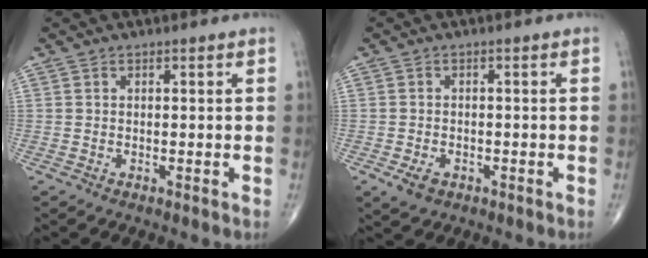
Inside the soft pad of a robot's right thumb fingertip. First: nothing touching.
{"total": 3.2, "force": [-1.5, 2.2, 1.8], "torque": [-0.031, 0.000, -0.019]}